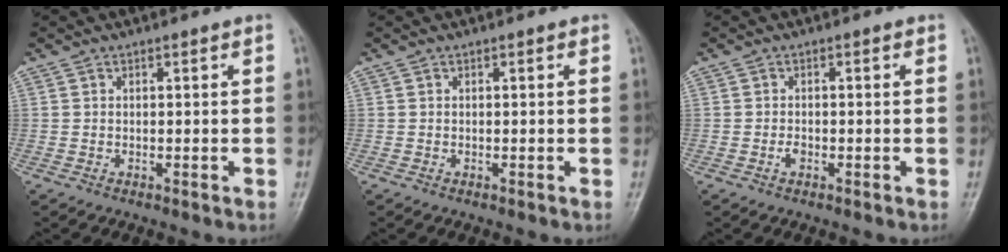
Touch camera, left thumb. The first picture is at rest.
{"total": 0.0}
{"total": 1.3, "force": [-0.6, 0.8, 0.9], "torque": [-0.013, 0.001, -0.013]}